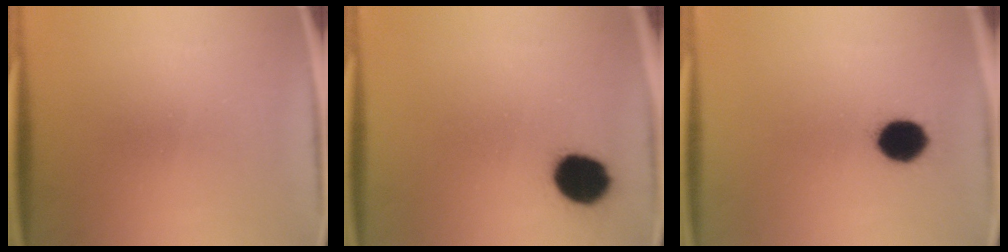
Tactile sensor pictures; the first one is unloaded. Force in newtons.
{"total": 10.6}
{"total": 8.6}